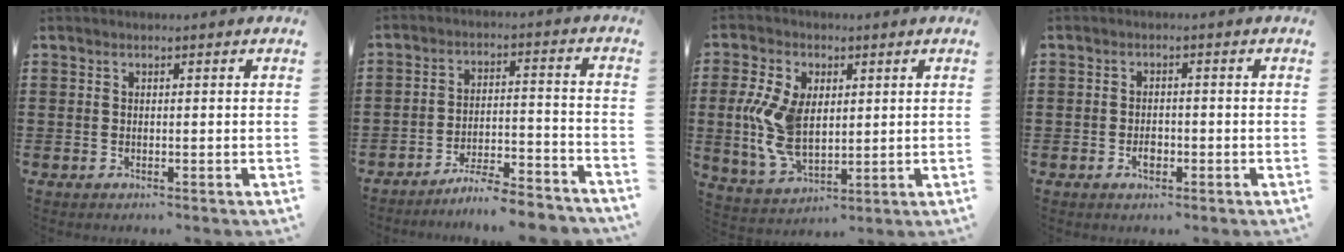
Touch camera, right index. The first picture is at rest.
{"total": 6.6, "force": [-6.2, 0.2, 2.1], "torque": [-0.038, 0.004, -0.121]}
{"total": 10.1, "force": [1.1, 6.5, 7.7], "torque": [-0.197, 0.002, 0.015]}
{"total": 2.3, "force": [-0.9, 1.2, 1.7], "torque": [-0.033, 0.001, -0.016]}